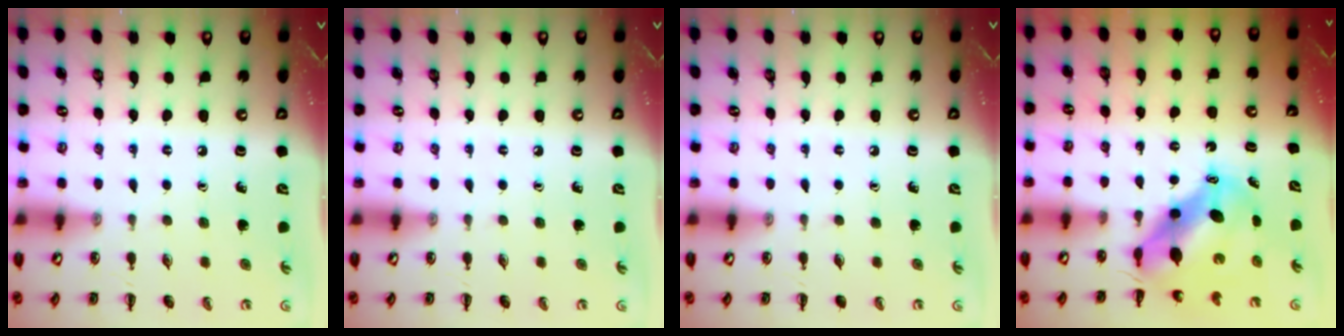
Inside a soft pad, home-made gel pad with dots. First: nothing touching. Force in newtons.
{"total": 0.0}
{"total": 0.0}
{"total": 8.6, "press": 8.2, "slide": 2.6}